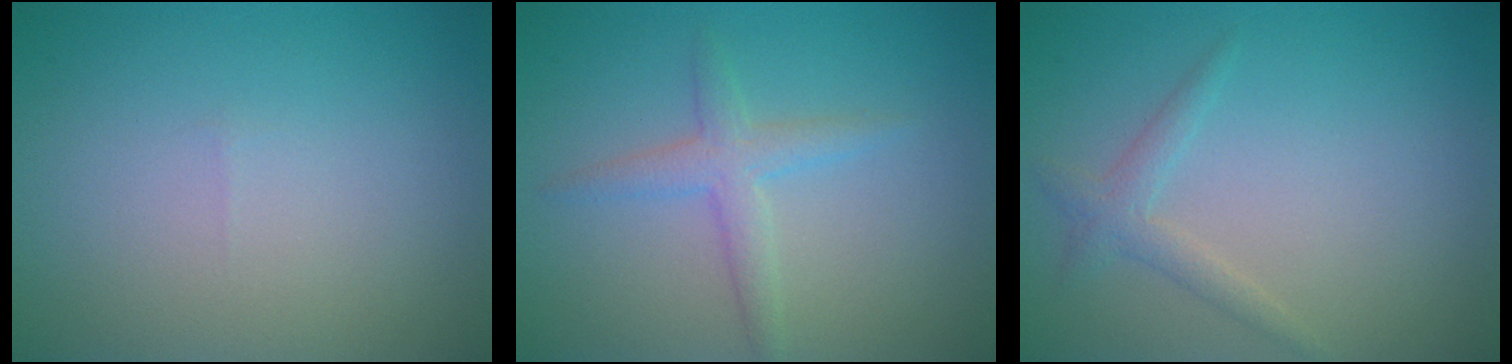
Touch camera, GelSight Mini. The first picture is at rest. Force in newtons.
{"total": 2.3, "press": 2.3, "slide": 0.0}
{"total": 1.7, "press": 1.7, "slide": 0.1}